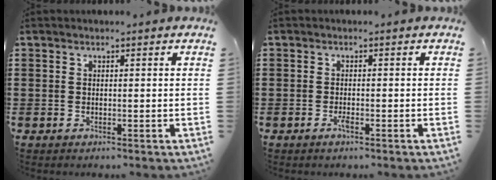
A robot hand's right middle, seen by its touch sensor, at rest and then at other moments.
{"total": 1.3, "force": [-0.8, 0.2, 1.0], "torque": [-0.021, -0.002, -0.013]}